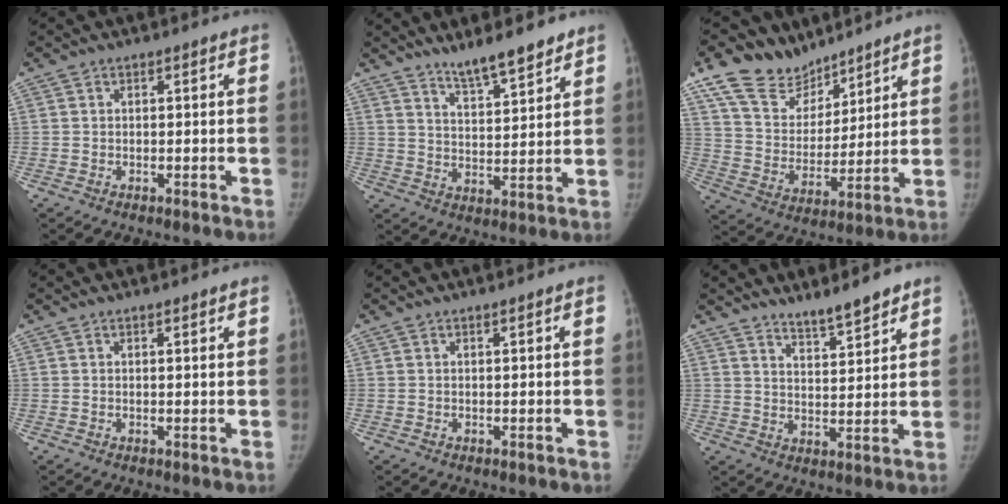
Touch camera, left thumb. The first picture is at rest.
{"total": 8.7, "force": [7.2, 1.5, 4.8], "torque": [-0.069, -0.051, 0.126]}
{"total": 14.9, "force": [11.5, 8.2, 4.8], "torque": [-0.054, -0.052, 0.220]}
{"total": 1.0, "force": [0.7, 0.0, 0.7], "torque": [-0.009, -0.004, 0.011]}
{"total": 0.9, "force": [0.4, -0.1, 0.8], "torque": [-0.013, -0.001, 0.007]}
{"total": 6.9, "force": [5.9, 1.1, 3.4], "torque": [-0.047, -0.044, 0.103]}